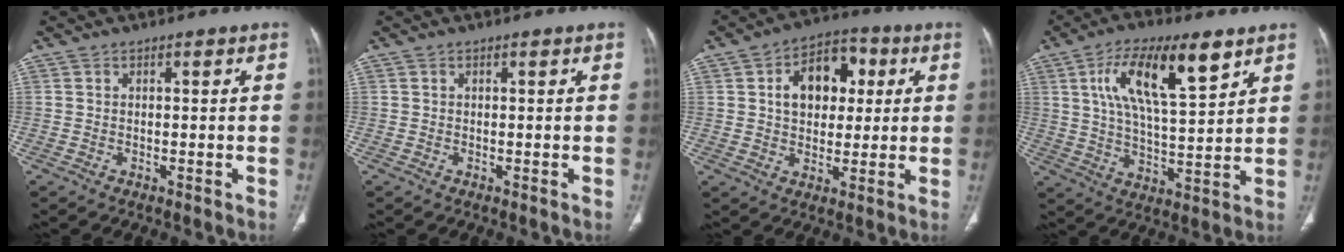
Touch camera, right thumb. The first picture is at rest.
{"total": 0.0}
{"total": 12.2, "force": [2.9, 8.5, 8.3], "torque": [-0.090, 0.011, 0.041]}
{"total": 16.0, "force": [7.5, 5.5, 13.0], "torque": [-0.215, -0.022, 0.133]}